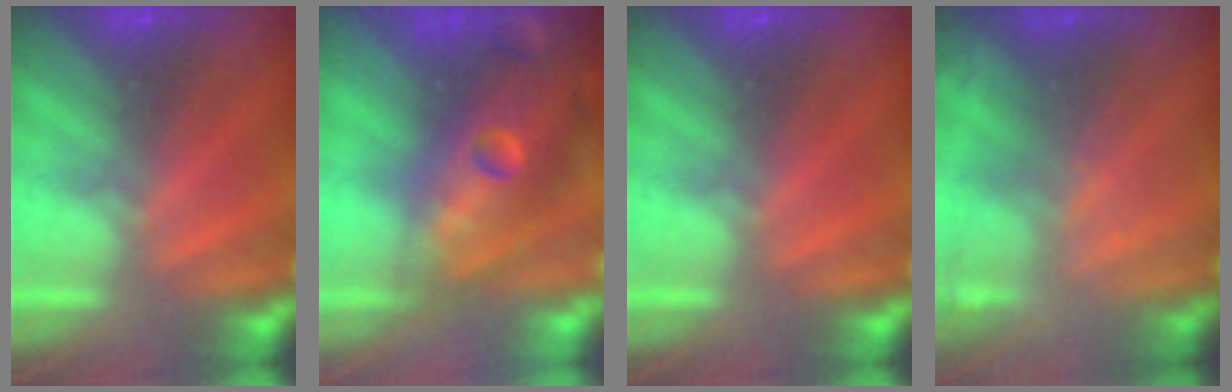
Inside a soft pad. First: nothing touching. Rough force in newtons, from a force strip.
{"total": 7.6}
{"total": 0.0}
{"total": 2.1}